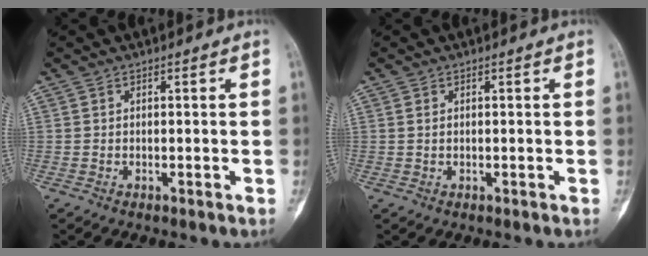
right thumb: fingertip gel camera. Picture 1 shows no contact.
{"total": 0.6, "force": [0.2, 0.4, 0.4], "torque": [-0.012, 0.003, 0.005]}